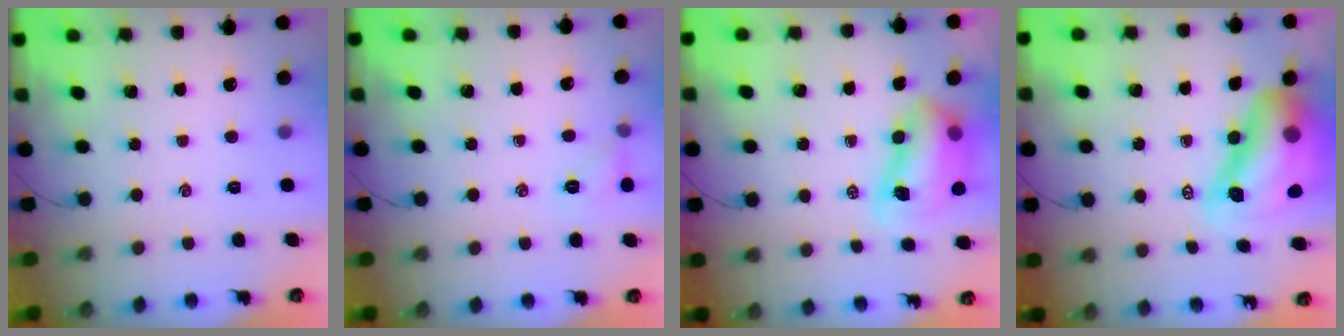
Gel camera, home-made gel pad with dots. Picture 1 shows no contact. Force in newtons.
{"total": 5.2, "press": 5.0, "slide": 1.4}
{"total": 9.9, "press": 9.6, "slide": 2.1}
{"total": 17.0, "press": 16.3, "slide": 4.8}